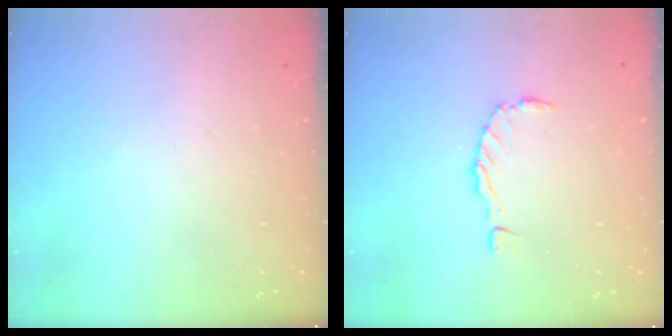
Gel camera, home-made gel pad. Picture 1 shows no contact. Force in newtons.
{"total": 0.0}